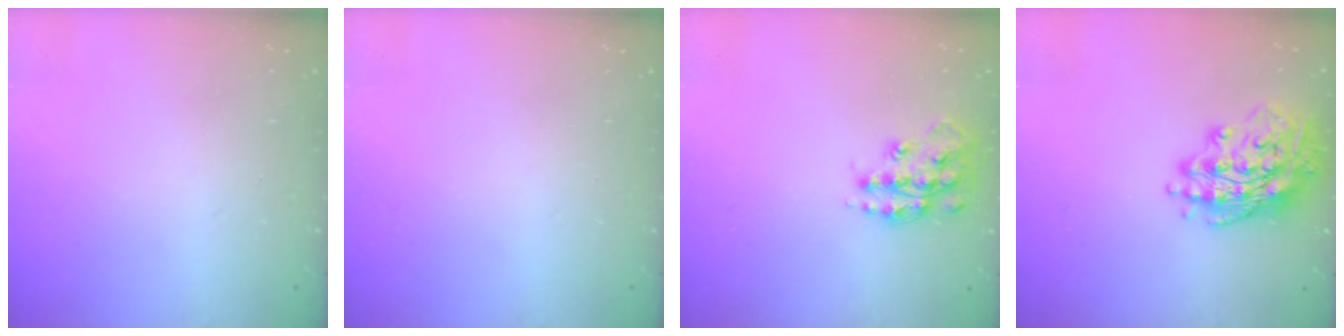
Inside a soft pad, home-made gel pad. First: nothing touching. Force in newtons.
{"total": 0.0}
{"total": 14.6, "press": 14.6, "slide": 0.8}
{"total": 16.4, "press": 16.2, "slide": 2.5}